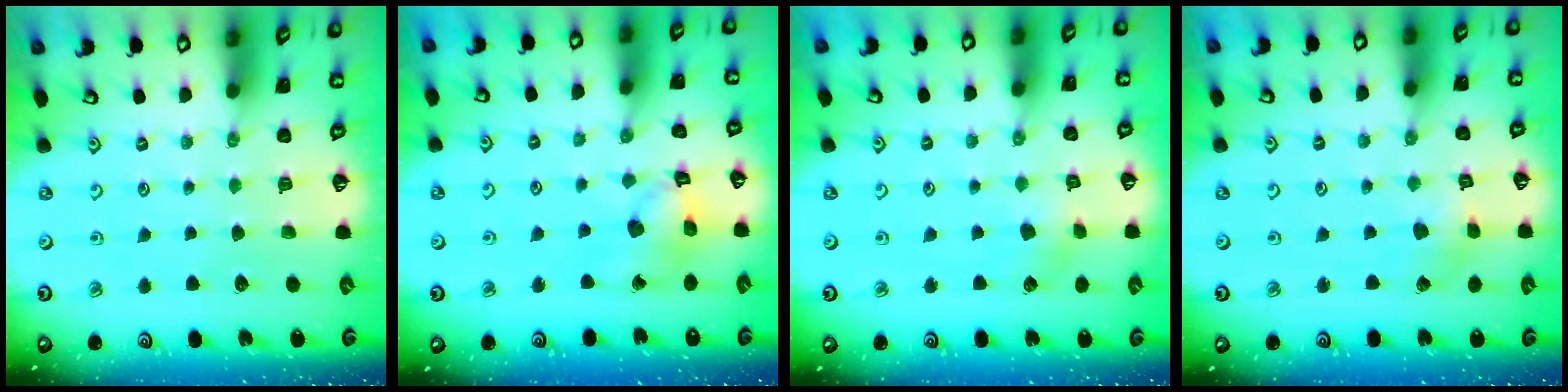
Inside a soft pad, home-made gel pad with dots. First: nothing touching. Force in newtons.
{"total": 12.1, "press": 12.0, "slide": 1.4}
{"total": 3.8, "press": 3.8, "slide": 0.5}
{"total": 2.6, "press": 2.6, "slide": 0.1}